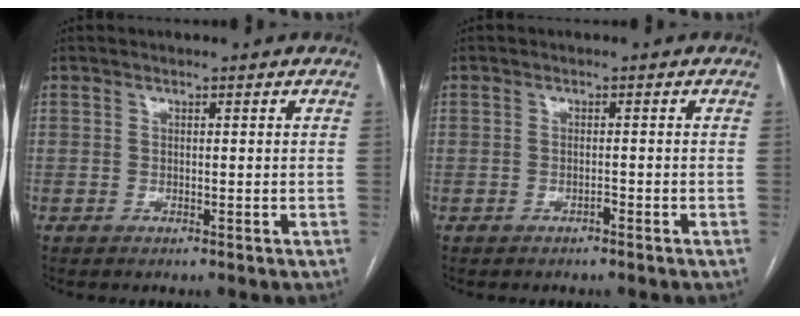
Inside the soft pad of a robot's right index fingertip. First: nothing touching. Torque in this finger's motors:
{"motor_torque": [0.12, 0.11, 0.10, 0.02]}